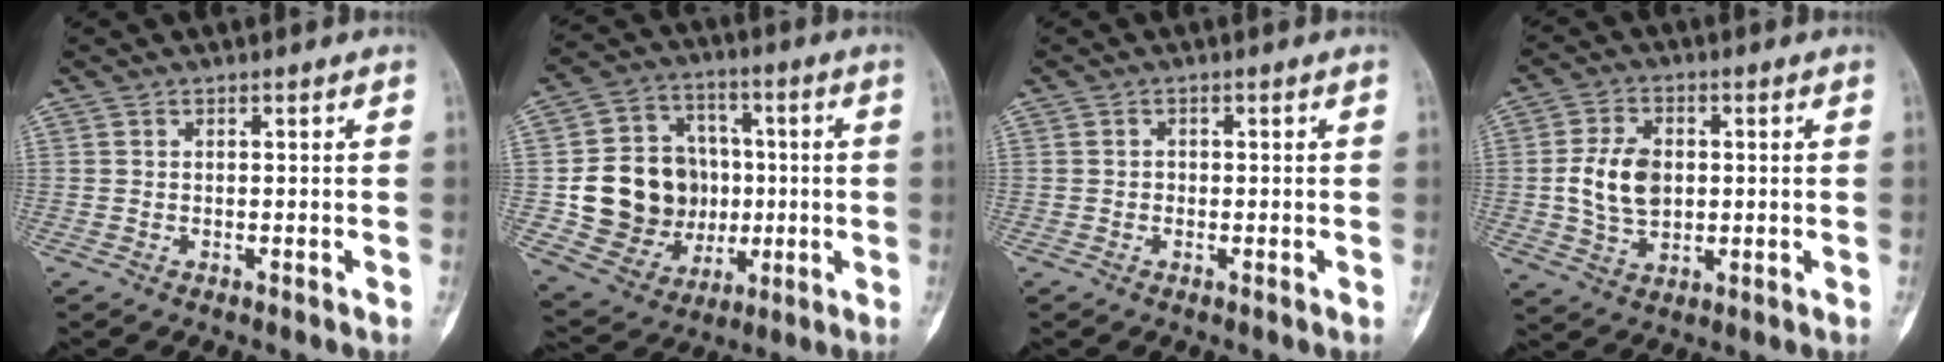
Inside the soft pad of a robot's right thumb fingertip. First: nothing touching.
{"total": 17.9, "force": [-0.7, 15.4, 9.2], "torque": [-0.113, 0.025, 0.010]}
{"total": 0.7, "force": [-0.2, 0.6, 0.1], "torque": [0.006, 0.002, -0.004]}
{"total": 9.4, "force": [0.4, 6.4, 6.8], "torque": [-0.116, 0.002, 0.010]}